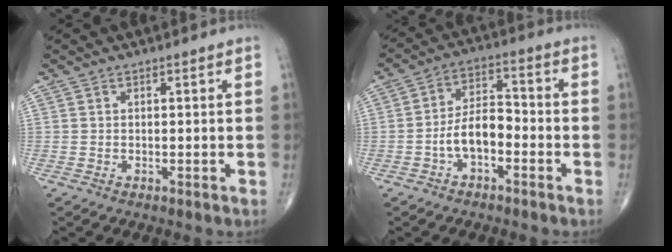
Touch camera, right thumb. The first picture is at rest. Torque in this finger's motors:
{"motor_torque": [0.54, 0.31, 0.77, -0.53, 0.07]}